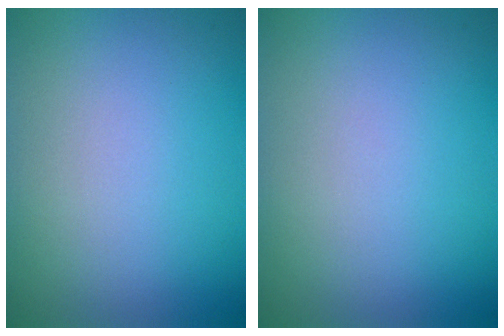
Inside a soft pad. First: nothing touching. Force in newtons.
{"total": 0.0}